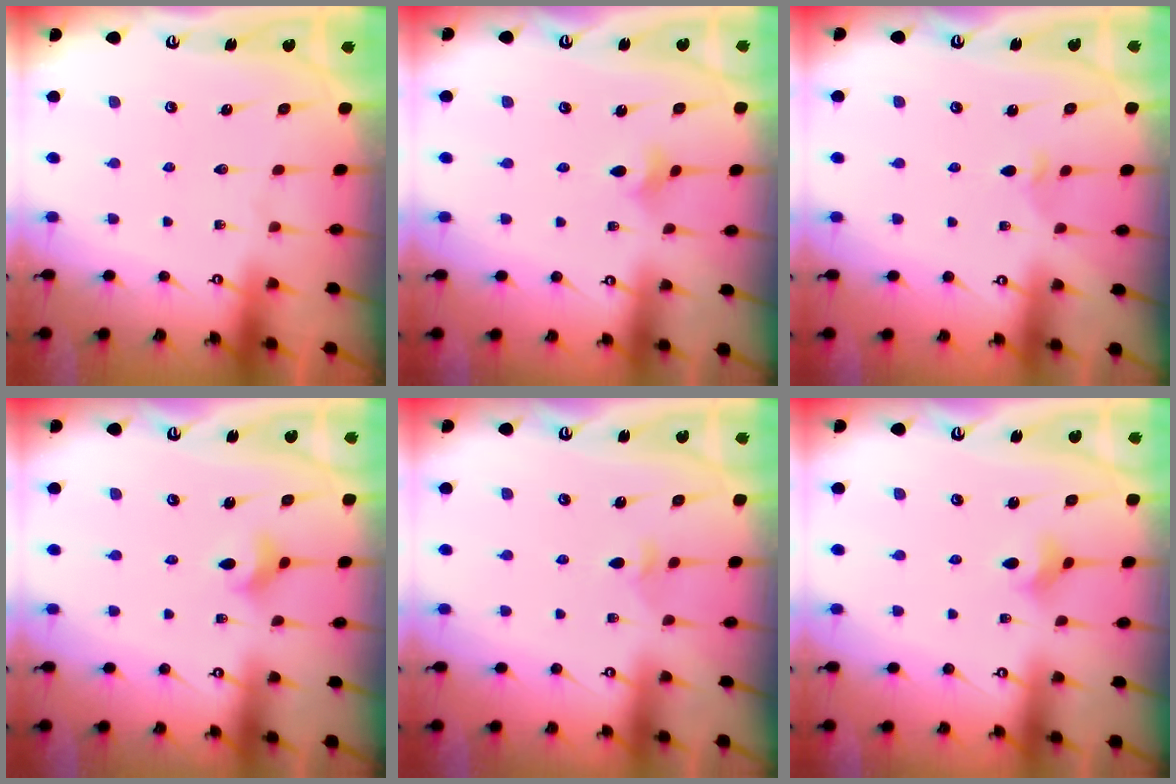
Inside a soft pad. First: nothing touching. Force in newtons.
{"total": 2.1, "press": 2.0, "slide": 0.5}
{"total": 2.6, "press": 2.5, "slide": 0.7}
{"total": 3.9, "press": 3.9, "slide": 0.3}
{"total": 3.3, "press": 3.1, "slide": 0.9}
{"total": 2.3, "press": 2.3, "slide": 0.5}